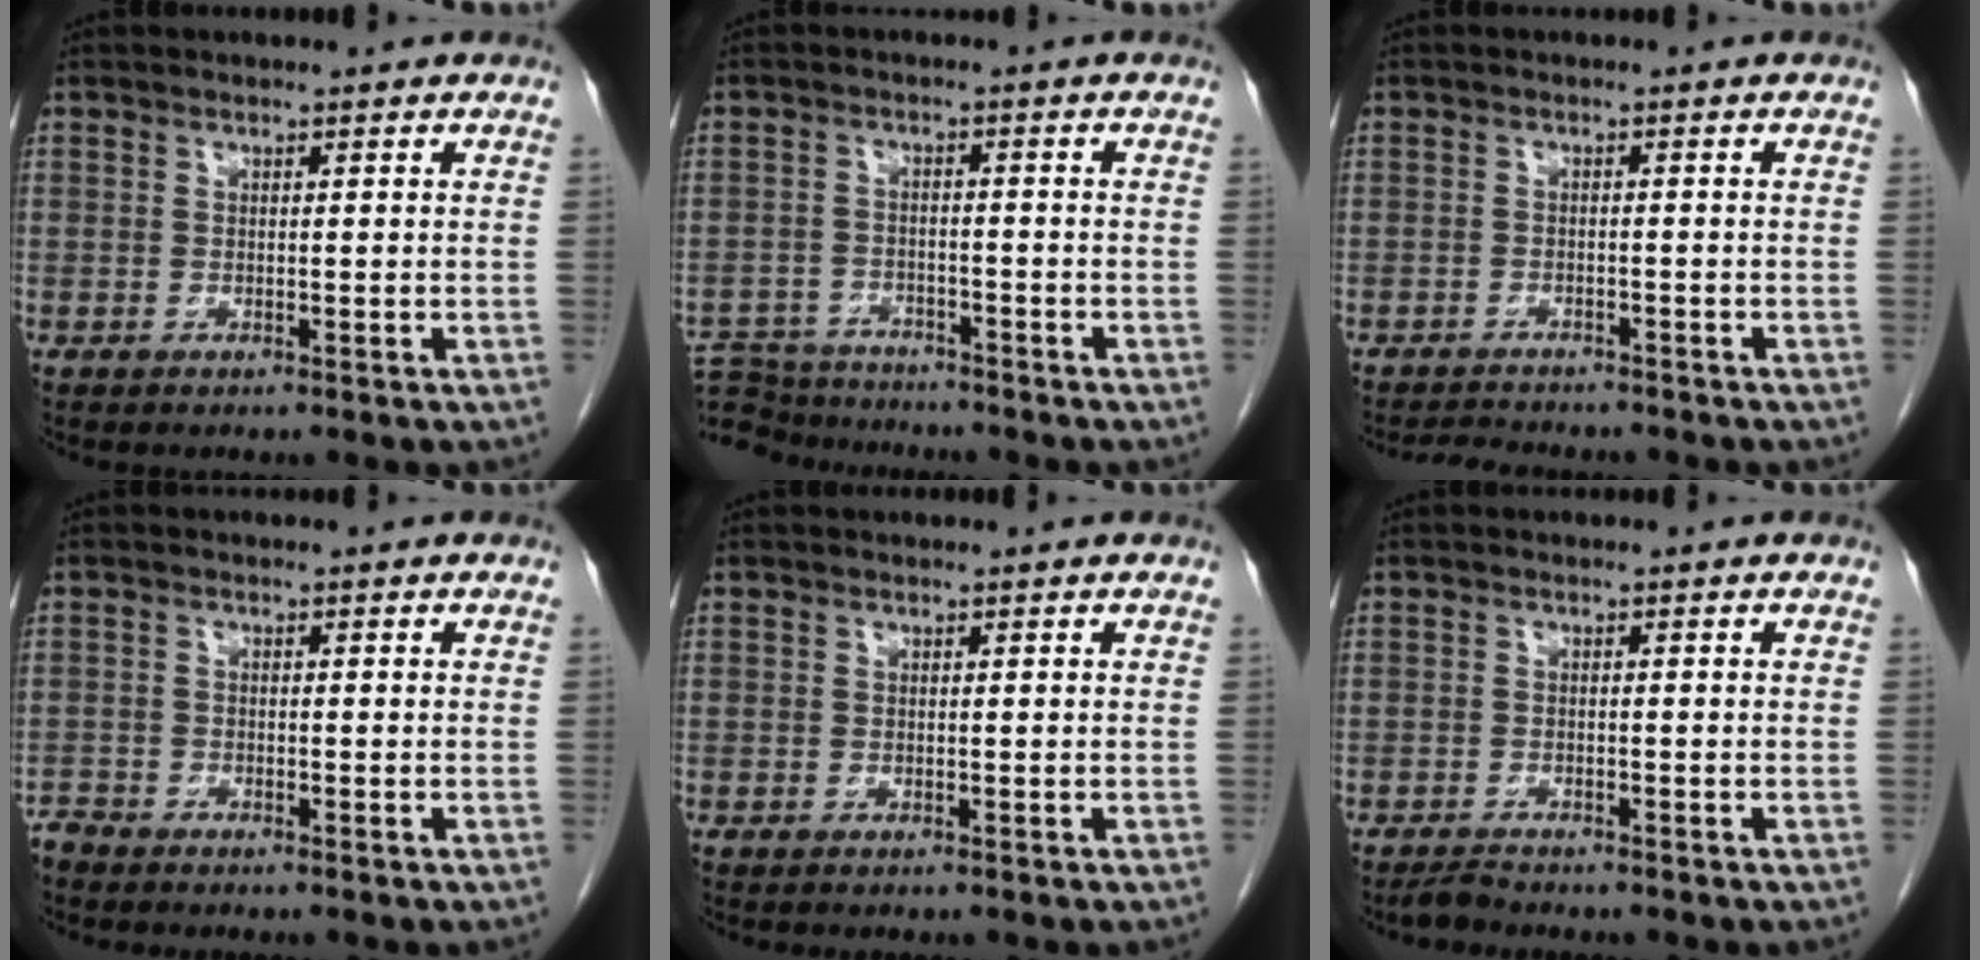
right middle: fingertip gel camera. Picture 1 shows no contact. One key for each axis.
{"total": 9.9, "fx": -9.4, "fy": 2.7, "fz": 1.7, "tx": -0.038, "ty": 0.005, "tz": -0.147}
{"total": 5.6, "fx": -5.3, "fy": 1.0, "fz": 1.5, "tx": -0.024, "ty": -0.010, "tz": -0.081}
{"total": 1.6, "fx": -1.6, "fy": 0.2, "fz": -0.1, "tx": 0.001, "ty": -0.004, "tz": -0.030}
{"total": 0.0}
{"total": 1.6, "fx": -1.5, "fy": 0.1, "fz": 0.3, "tx": -0.010, "ty": -0.006, "tz": -0.027}